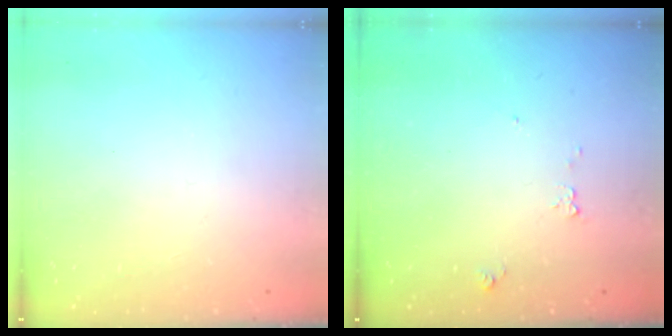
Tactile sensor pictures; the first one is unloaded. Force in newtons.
{"total": 5.5, "press": 5.5, "slide": 0.7}